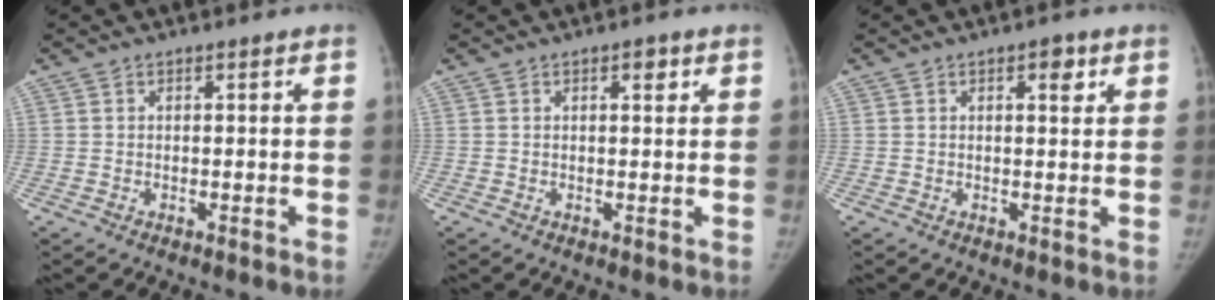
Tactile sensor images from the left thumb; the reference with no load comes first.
{"total": 1.8, "force": [0.9, 0.9, 1.2], "torque": [-0.005, -0.001, 0.011]}
{"total": 2.6, "force": [1.3, 1.2, 1.8], "torque": [-0.010, -0.003, 0.016]}